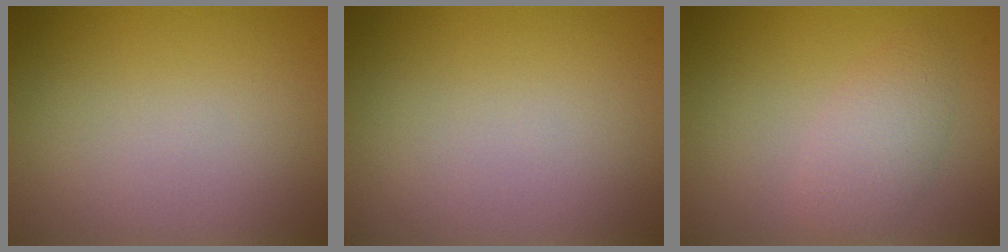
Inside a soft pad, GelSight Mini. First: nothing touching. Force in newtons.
{"total": 0.0}
{"total": 2.6, "press": 2.6, "slide": 0.1}